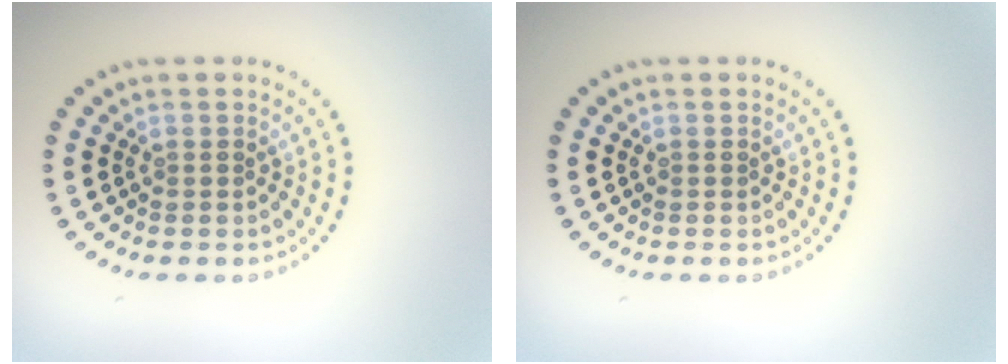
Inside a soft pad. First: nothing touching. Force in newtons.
{"total": 0.0}